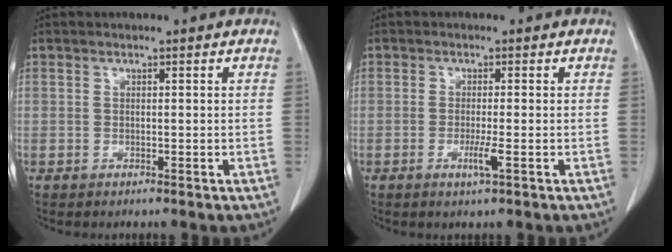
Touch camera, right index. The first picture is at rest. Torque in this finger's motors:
{"motor_torque": [0.58, -0.20, 0.30, 0.09]}